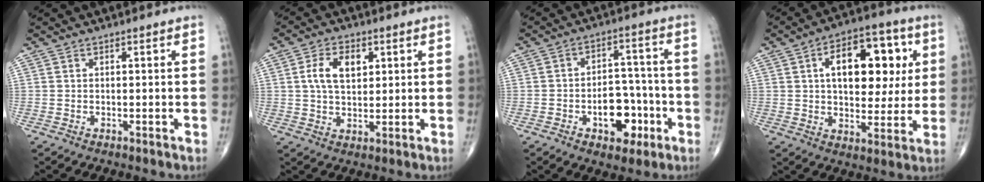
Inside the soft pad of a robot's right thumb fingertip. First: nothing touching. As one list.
[{"total": 7.6, "force": [2.1, 4.6, 5.7], "torque": [-0.093, -0.002, 0.038]}, {"total": 10.6, "force": [-3.9, 6.5, 7.4], "torque": [-0.074, 0.040, -0.053]}, {"total": 17.9, "force": [4.3, 10.0, 14.1], "torque": [-0.163, 0.009, 0.063]}]